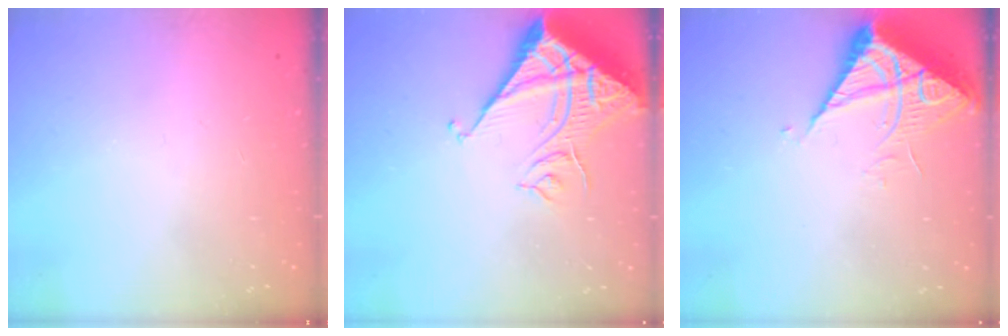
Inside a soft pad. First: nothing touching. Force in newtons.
{"total": 11.6, "press": 11.5, "slide": 1.4}
{"total": 7.8, "press": 7.8, "slide": 0.8}